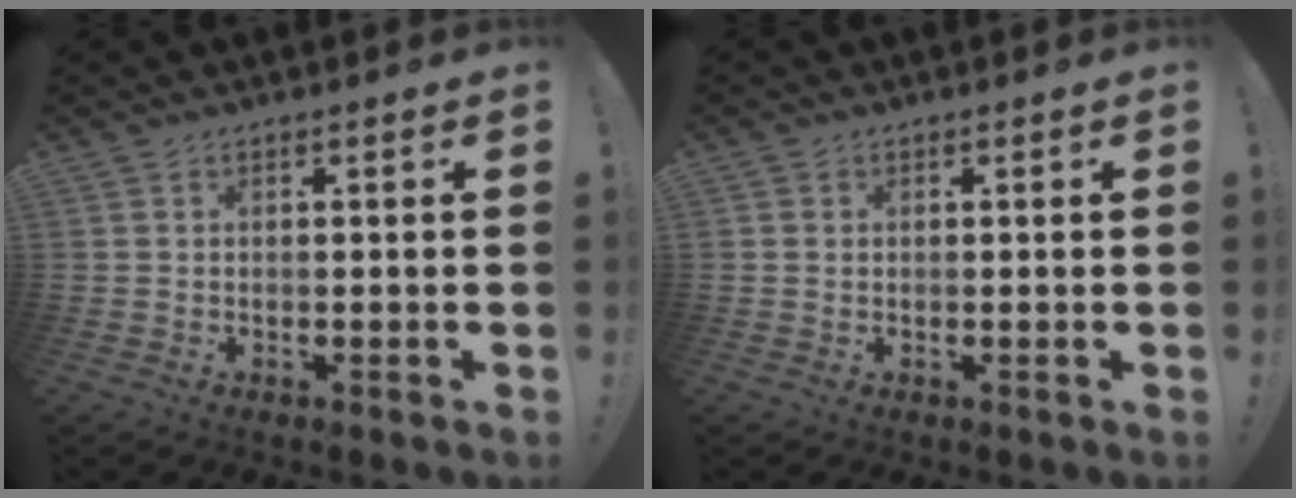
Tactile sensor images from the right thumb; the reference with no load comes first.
{"total": 0.7, "force": [0.3, 0.6, 0.0], "torque": [0.005, 0.001, 0.004]}